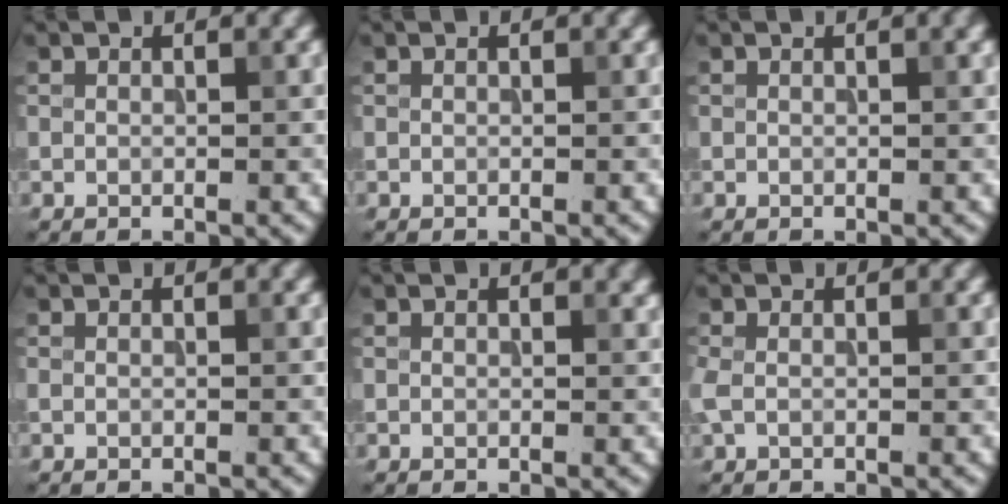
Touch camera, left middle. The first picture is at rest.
{"total": 0.0}
{"total": 0.8, "force": [0.4, 0.2, 0.7], "torque": [-0.006, 0.005, 0.005]}
{"total": 0.0}
{"total": 0.6, "force": [0.5, 0.1, 0.3], "torque": [-0.001, 0.002, 0.008]}
{"total": 1.2, "force": [-0.1, 0.7, 1.0], "torque": [-0.027, 0.000, -0.005]}